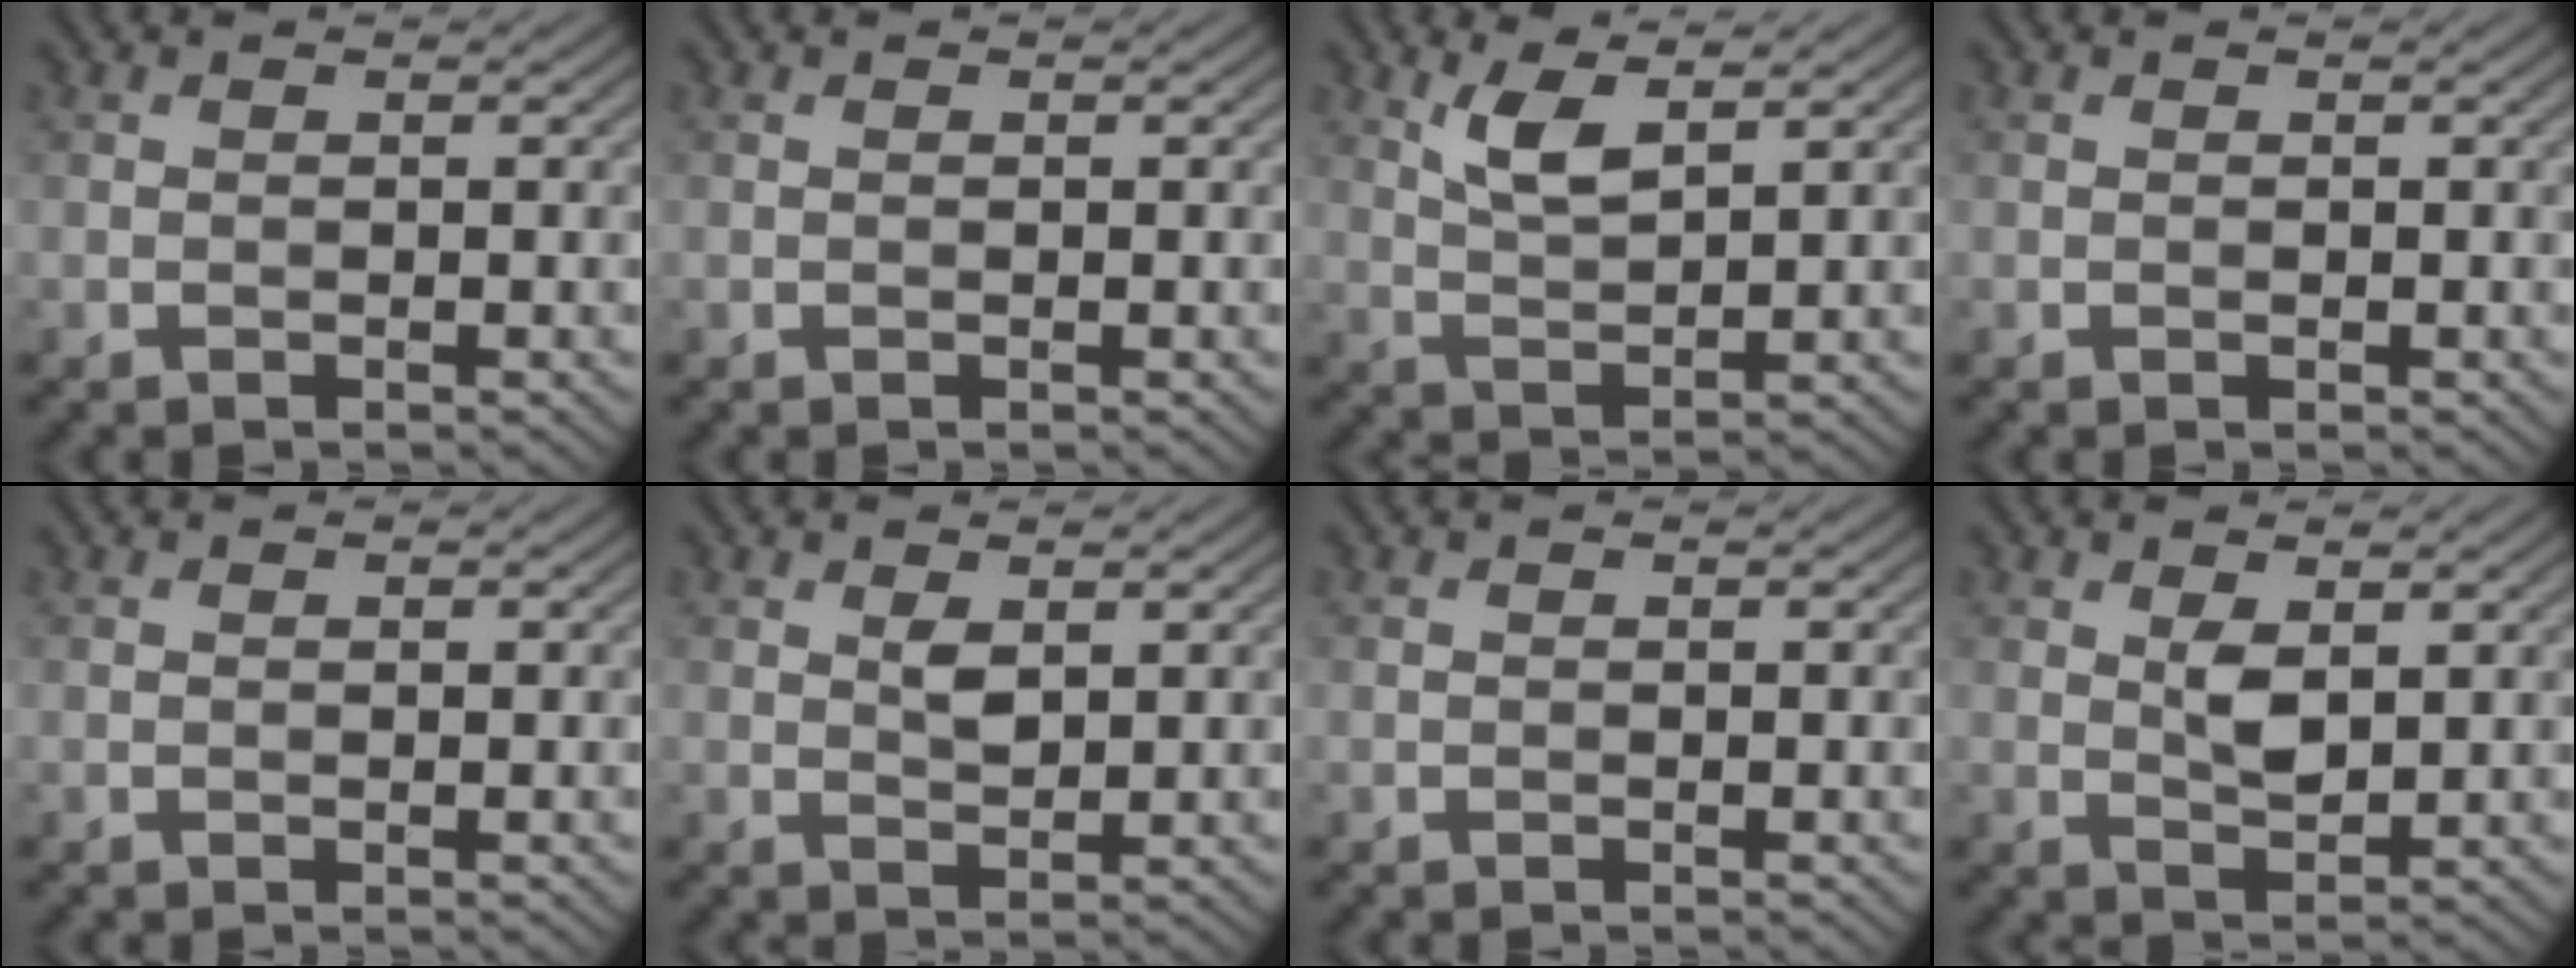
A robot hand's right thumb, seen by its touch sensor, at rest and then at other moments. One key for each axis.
{"total": 0.0}
{"total": 4.5, "fx": 2.7, "fy": 1.3, "fz": 3.4, "tx": -0.083, "ty": -0.003, "tz": 0.058}
{"total": 0.0}
{"total": 0.0}
{"total": 2.0, "fx": 0.9, "fy": 1.0, "fz": 1.5, "tx": -0.032, "ty": -0.005, "tz": 0.019}
{"total": 0.0}
{"total": 2.9, "fx": 1.0, "fy": 1.3, "fz": 2.4, "tx": -0.051, "ty": -0.005, "tz": 0.024}